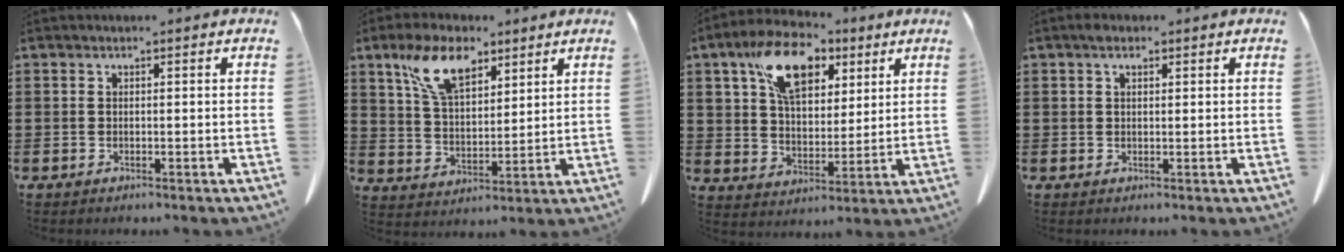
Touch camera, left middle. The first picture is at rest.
{"total": 10.2, "force": [6.4, 4.8, 6.4], "torque": [-0.144, 0.006, 0.119]}
{"total": 12.2, "force": [6.9, 6.9, 7.4], "torque": [-0.144, 0.002, 0.126]}
{"total": 1.9, "force": [1.1, 1.0, 1.3], "torque": [-0.020, 0.002, 0.017]}